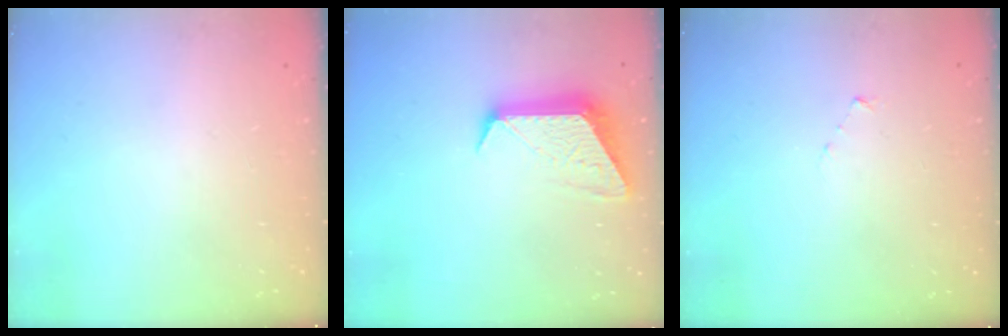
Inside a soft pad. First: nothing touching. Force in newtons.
{"total": 10.8, "press": 10.7, "slide": 0.9}
{"total": 3.0, "press": 3.0, "slide": 0.3}